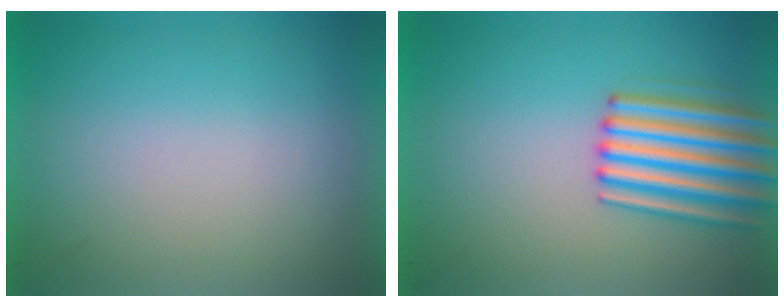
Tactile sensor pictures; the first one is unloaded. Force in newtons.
{"total": 4.7}